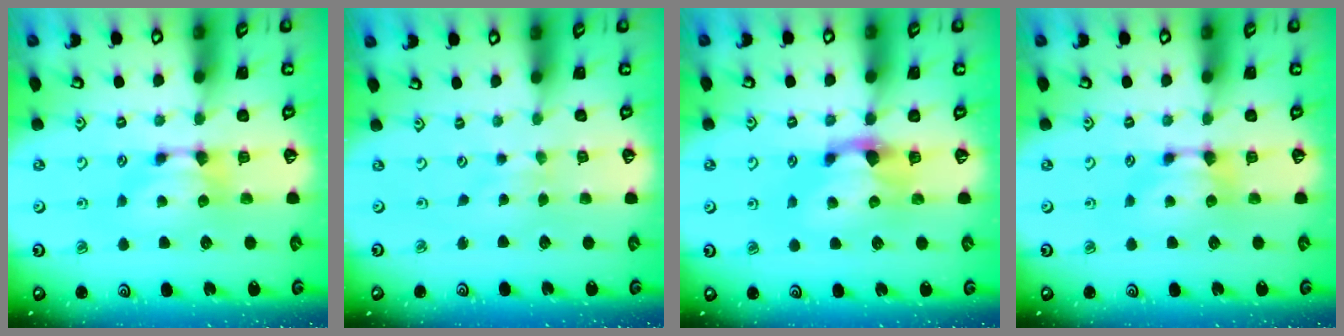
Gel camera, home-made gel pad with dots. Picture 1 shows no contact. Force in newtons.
{"total": 2.0, "press": 2.0, "slide": 0.1}
{"total": 1.9, "press": 1.4, "slide": 1.2}
{"total": 0.0}